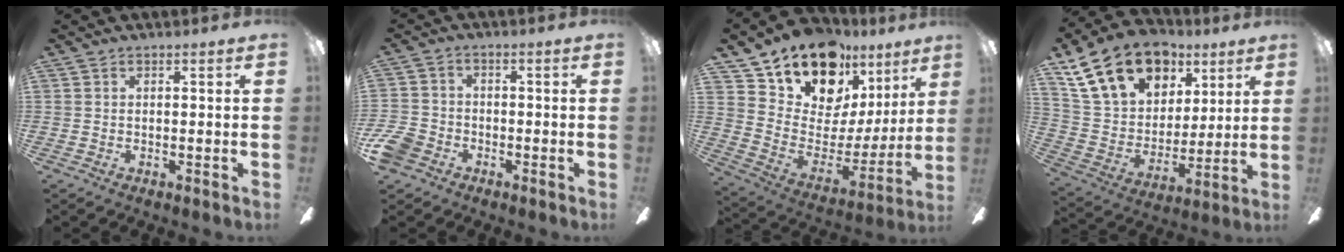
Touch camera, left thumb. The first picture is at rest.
{"total": 6.4, "force": [-3.6, 4.6, 2.5], "torque": [-0.069, 0.020, -0.070]}
{"total": 16.5, "force": [13.4, 7.8, 5.6], "torque": [-0.107, -0.107, 0.240]}
{"total": 21.3, "force": [12.1, 14.0, 10.6], "torque": [-0.194, -0.051, 0.223]}